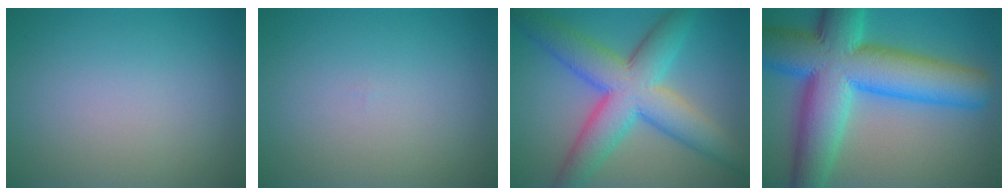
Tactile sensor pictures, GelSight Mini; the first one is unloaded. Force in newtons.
{"total": 0.0}
{"total": 9.4, "press": 9.4, "slide": 0.1}
{"total": 14.6, "press": 14.6, "slide": 0.4}